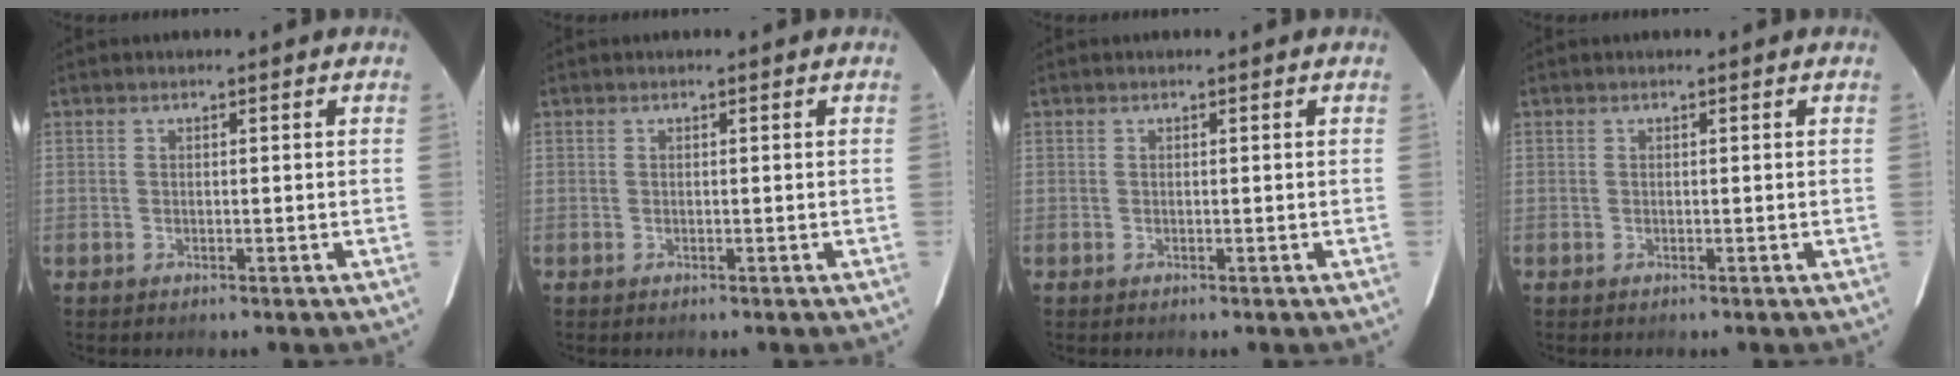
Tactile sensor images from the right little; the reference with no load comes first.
{"total": 0.0}
{"total": 0.0}
{"total": 0.0}